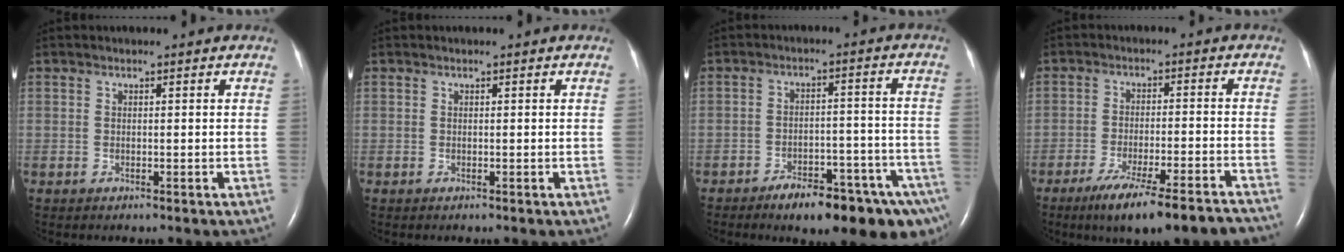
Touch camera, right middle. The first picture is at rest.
{"total": 0.0}
{"total": 14.5, "force": [-10.2, 4.1, 9.5], "torque": [-0.070, 0.031, -0.139]}
{"total": 15.5, "force": [-12.5, 1.3, 9.1], "torque": [-0.108, -0.015, -0.184]}